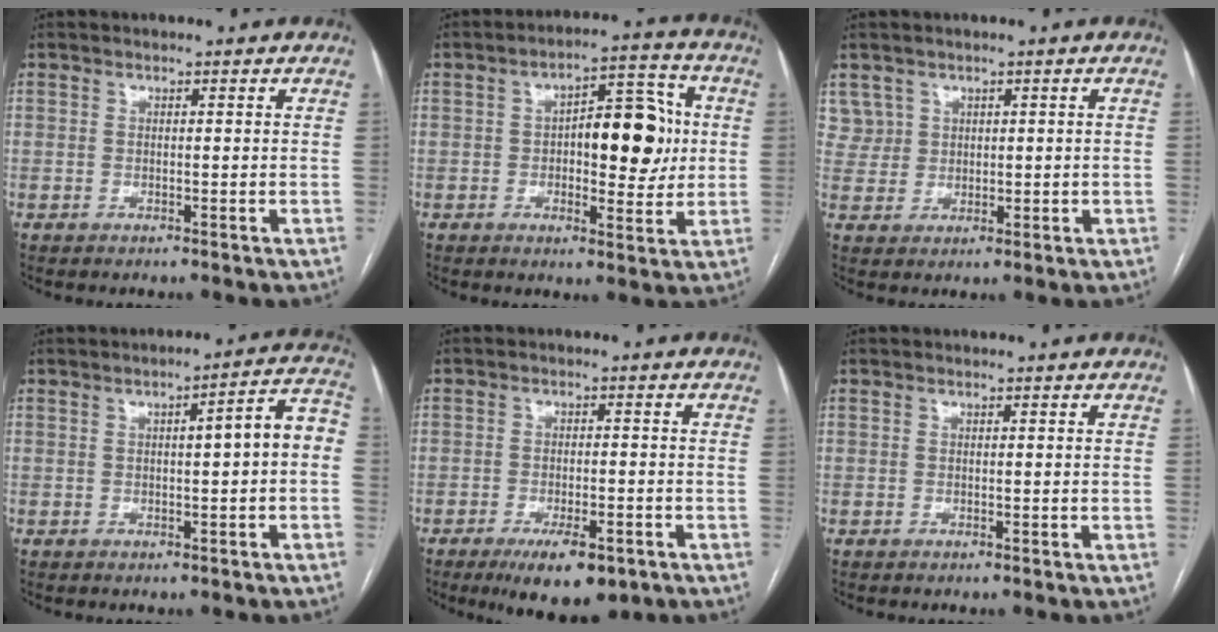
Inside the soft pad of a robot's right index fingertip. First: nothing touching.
{"total": 11.4, "force": [0.7, 4.7, 10.4], "torque": [-0.142, 0.028, 0.013]}
{"total": 3.8, "force": [2.0, 3.3, -0.2], "torque": [0.012, 0.012, 0.042]}
{"total": 6.7, "force": [-0.1, 0.8, 6.7], "torque": [-0.082, 0.026, -0.005]}
{"total": 8.3, "force": [-5.0, 2.9, 5.9], "torque": [-0.089, -0.008, -0.072]}
{"total": 0.0}